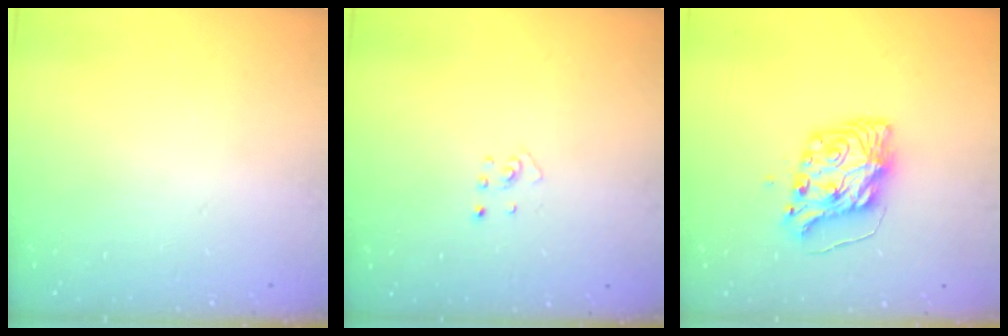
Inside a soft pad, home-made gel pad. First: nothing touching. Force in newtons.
{"total": 2.5, "press": 2.4, "slide": 0.5}
{"total": 9.2, "press": 9.1, "slide": 1.3}